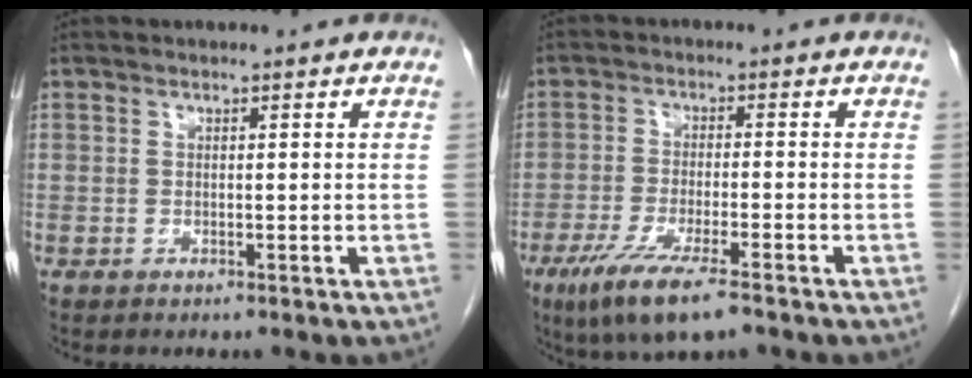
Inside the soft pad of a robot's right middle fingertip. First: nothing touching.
{"total": 9.4, "force": [-6.1, 1.2, 7.1], "torque": [-0.128, -0.023, -0.099]}